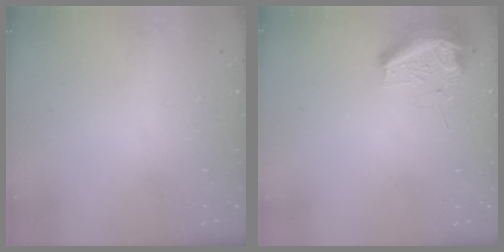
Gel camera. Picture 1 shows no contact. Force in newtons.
{"total": 8.7, "press": 8.6, "slide": 1.0}